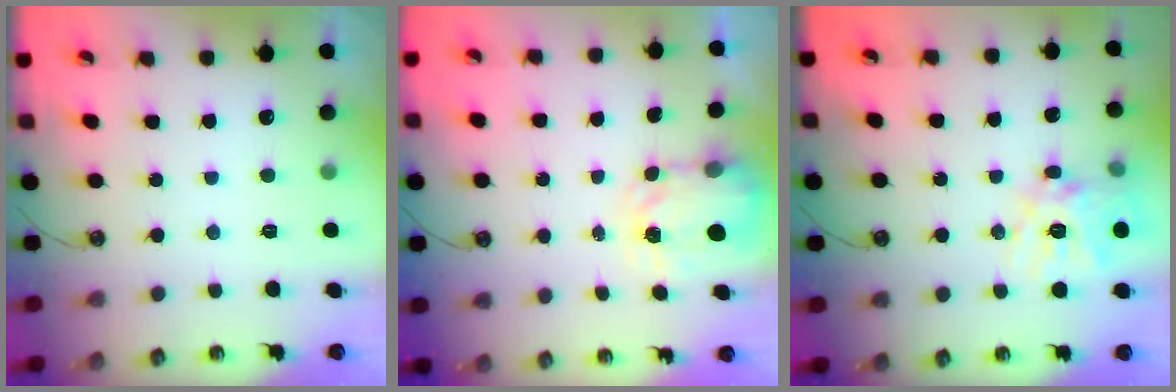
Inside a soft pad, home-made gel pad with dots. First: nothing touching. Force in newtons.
{"total": 3.8, "press": 3.8, "slide": 0.5}
{"total": 15.4, "press": 15.2, "slide": 2.1}